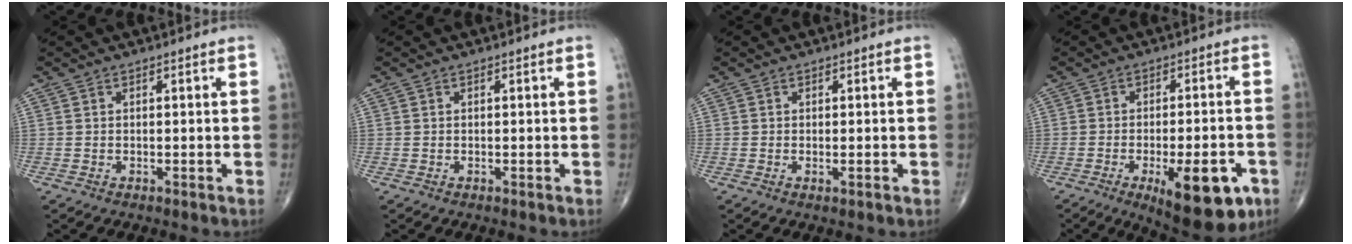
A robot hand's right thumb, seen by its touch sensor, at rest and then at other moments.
{"total": 0.0}
{"total": 1.0, "force": [-0.2, 0.2, 0.9], "torque": [-0.012, -0.002, -0.003]}
{"total": 15.2, "force": [-6.6, 5.5, 12.6], "torque": [-0.136, 0.017, -0.079]}